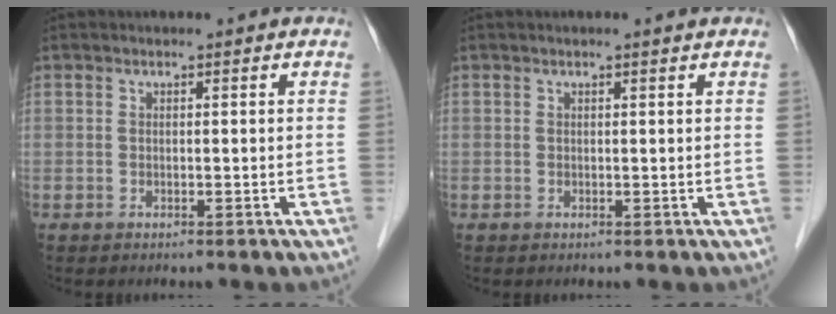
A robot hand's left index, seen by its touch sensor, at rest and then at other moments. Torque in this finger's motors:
{"motor_torque": [0.44, -0.34, -0.01, 0.01]}